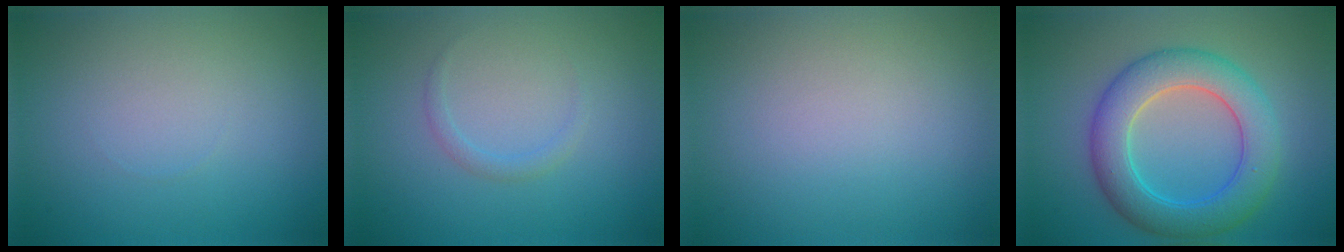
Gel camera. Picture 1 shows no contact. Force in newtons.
{"total": 1.0, "press": 1.0, "slide": 0.0}
{"total": 0.0}
{"total": 6.6, "press": 6.6, "slide": 0.4}